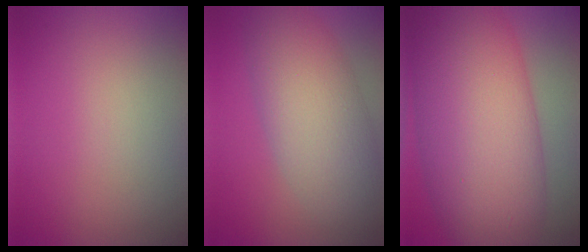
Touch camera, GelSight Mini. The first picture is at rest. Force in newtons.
{"total": 7.0, "press": 7.0, "slide": 0.3}
{"total": 14.5, "press": 14.5, "slide": 0.1}